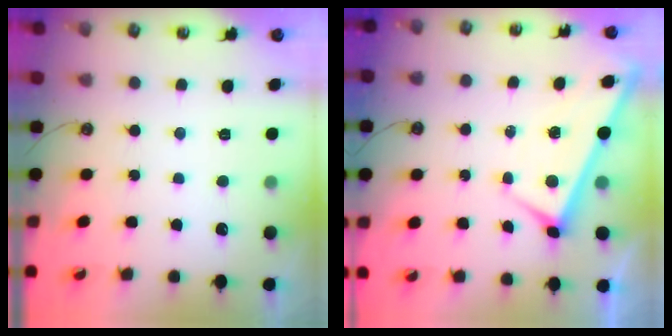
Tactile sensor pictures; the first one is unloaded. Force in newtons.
{"total": 1.8, "press": 1.8, "slide": 0.1}